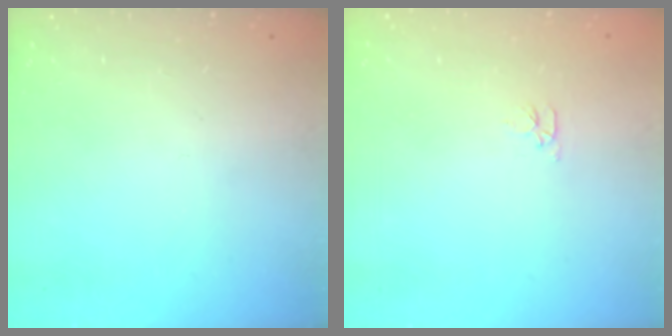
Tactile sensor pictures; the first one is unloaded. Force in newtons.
{"total": 3.1, "press": 3.1, "slide": 0.3}